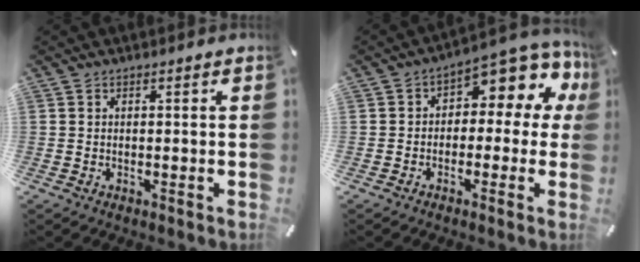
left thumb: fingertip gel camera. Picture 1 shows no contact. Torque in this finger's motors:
{"motor_torque": [0.41, 0.41, 0.53, 0.38, 0.06]}